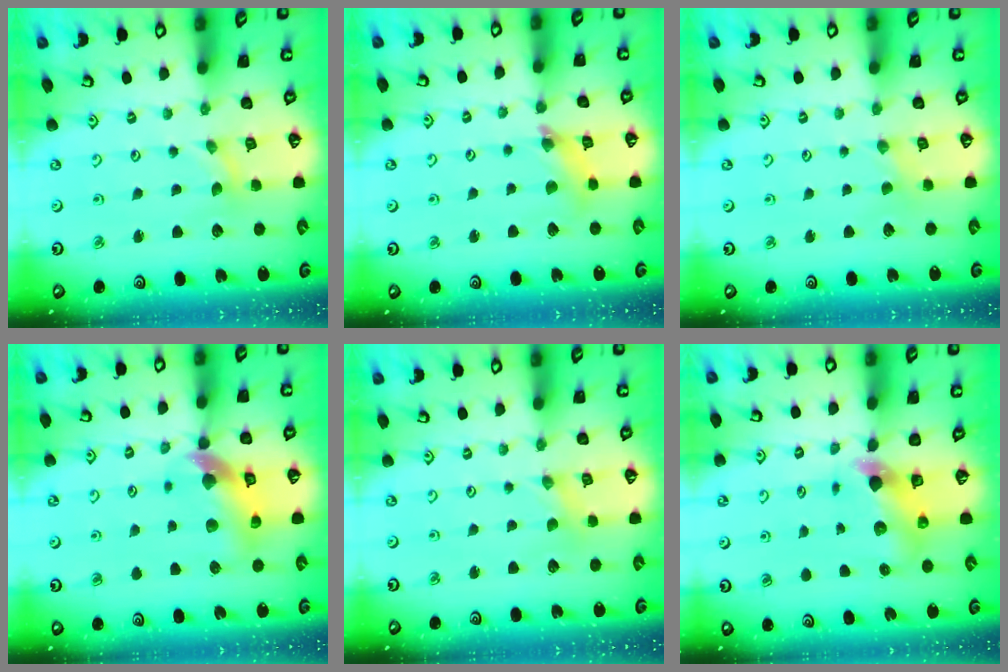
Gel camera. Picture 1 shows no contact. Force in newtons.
{"total": 6.9, "press": 6.8, "slide": 0.8}
{"total": 0.8, "press": 0.8, "slide": 0.2}
{"total": 10.4, "press": 10.3, "slide": 1.5}
{"total": 0.0}
{"total": 7.2, "press": 7.1, "slide": 1.0}